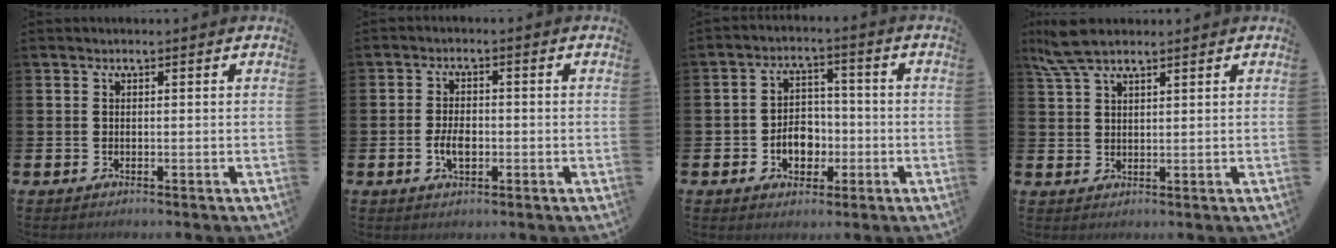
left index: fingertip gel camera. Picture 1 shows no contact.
{"total": 3.4, "force": [-0.7, 2.0, 2.7], "torque": [-0.039, -0.001, -0.015]}
{"total": 5.2, "force": [-1.6, 4.0, 2.9], "torque": [-0.042, 0.004, -0.037]}
{"total": 5.6, "force": [4.5, 1.6, 2.9], "torque": [-0.065, -0.005, 0.084]}